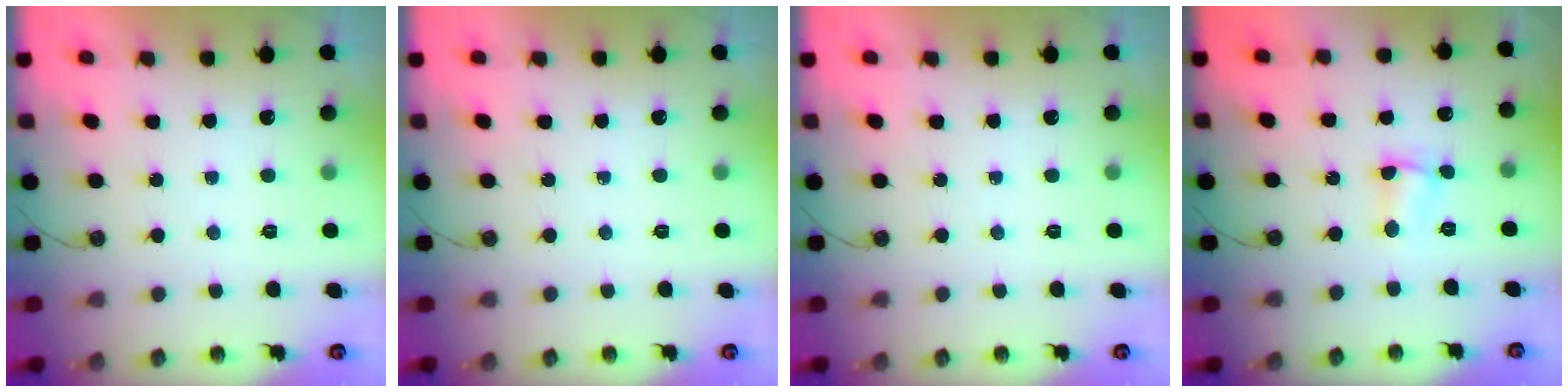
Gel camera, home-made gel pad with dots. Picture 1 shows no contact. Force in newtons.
{"total": 0.0}
{"total": 0.0}
{"total": 2.1, "press": 2.0, "slide": 0.5}